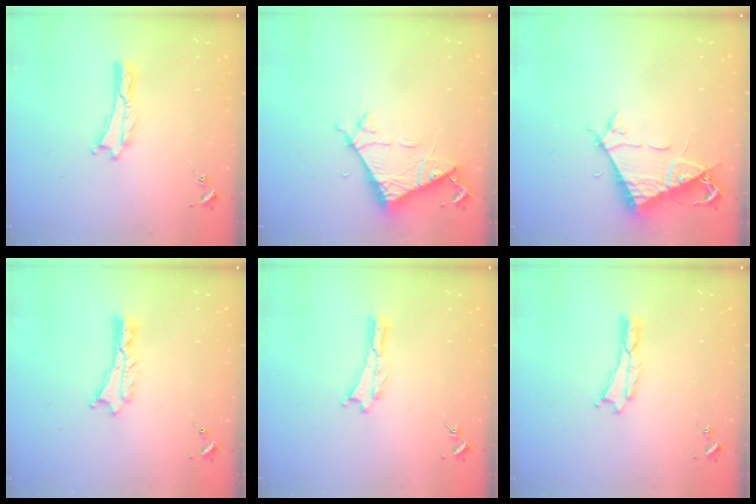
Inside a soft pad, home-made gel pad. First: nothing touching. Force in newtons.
{"total": 6.9, "press": 6.9, "slide": 0.5}
{"total": 7.2, "press": 7.2, "slide": 0.9}
{"total": 0.7, "press": 0.6, "slide": 0.2}
{"total": 0.0}
{"total": 0.0}